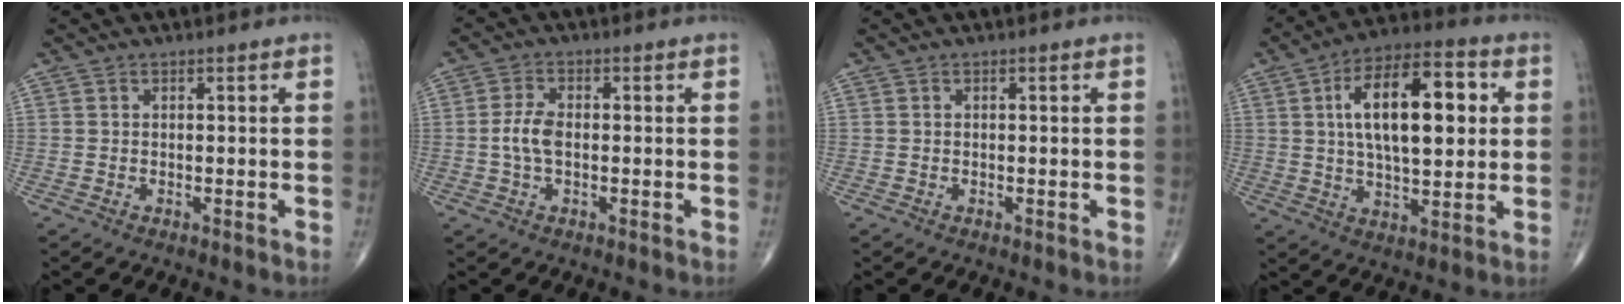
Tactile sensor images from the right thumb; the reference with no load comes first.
{"total": 5.6, "force": [-0.3, 2.8, 4.9], "torque": [-0.112, 0.007, -0.008]}
{"total": 0.0}
{"total": 18.4, "force": [3.8, 8.4, 16.0], "torque": [-0.241, 0.012, 0.056]}